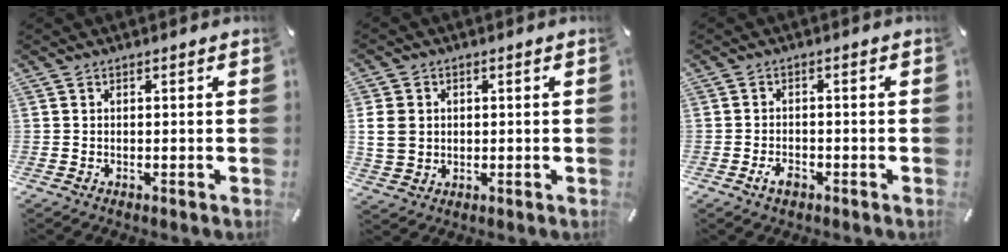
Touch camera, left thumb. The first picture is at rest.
{"total": 6.3, "force": [0.7, 5.6, 2.9], "torque": [-0.072, 0.004, 0.012]}
{"total": 3.3, "force": [-1.9, 1.9, 1.9], "torque": [-0.046, 0.004, -0.037]}